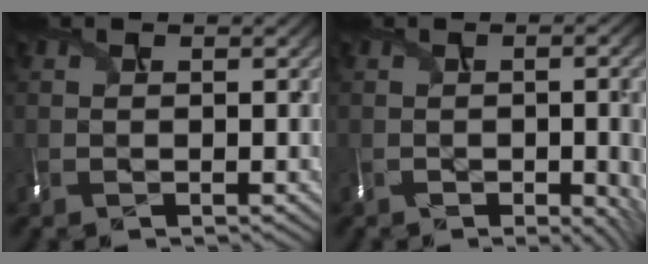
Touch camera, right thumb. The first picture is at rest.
{"total": 9.2, "force": [-2.4, 3.5, 8.2], "torque": [-0.082, -0.014, -0.020]}